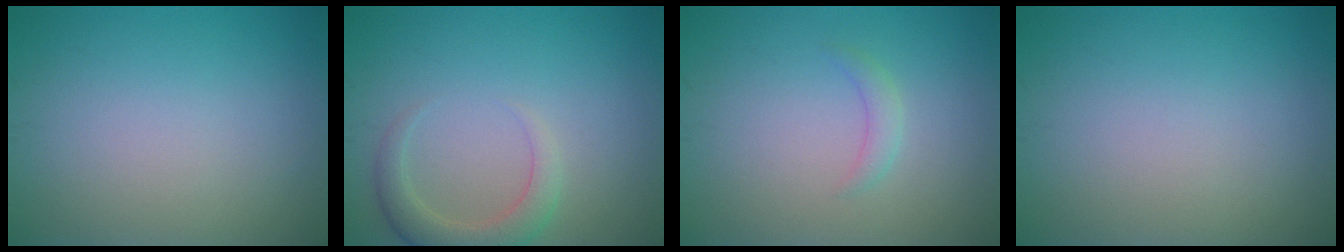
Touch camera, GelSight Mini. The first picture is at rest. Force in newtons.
{"total": 3.1, "press": 3.1, "slide": 0.4}
{"total": 1.2, "press": 1.2, "slide": 0.1}
{"total": 0.0}